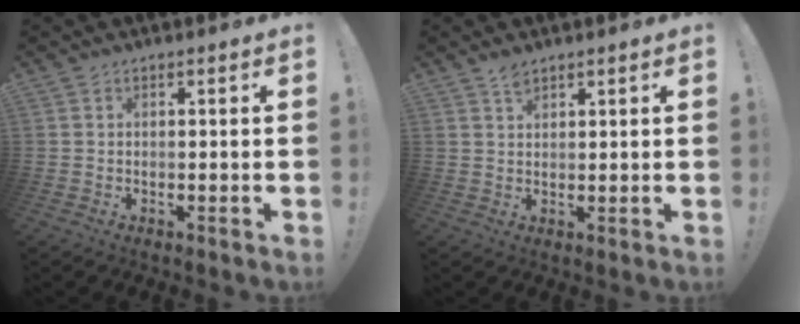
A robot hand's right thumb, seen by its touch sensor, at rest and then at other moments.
{"total": 2.6, "force": [2.2, 0.9, 1.0], "torque": [0.000, -0.016, 0.036]}